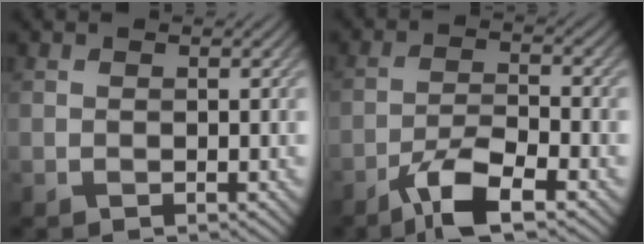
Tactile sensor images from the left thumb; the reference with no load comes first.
{"total": 6.9, "force": [-4.5, 1.5, 5.0], "torque": [-0.099, 0.003, -0.086]}